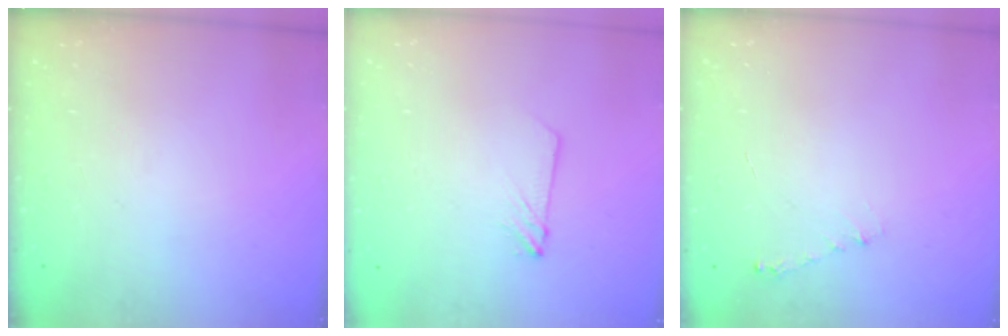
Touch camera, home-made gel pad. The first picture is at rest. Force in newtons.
{"total": 2.8, "press": 2.8, "slide": 0.3}
{"total": 4.2, "press": 4.2, "slide": 0.4}